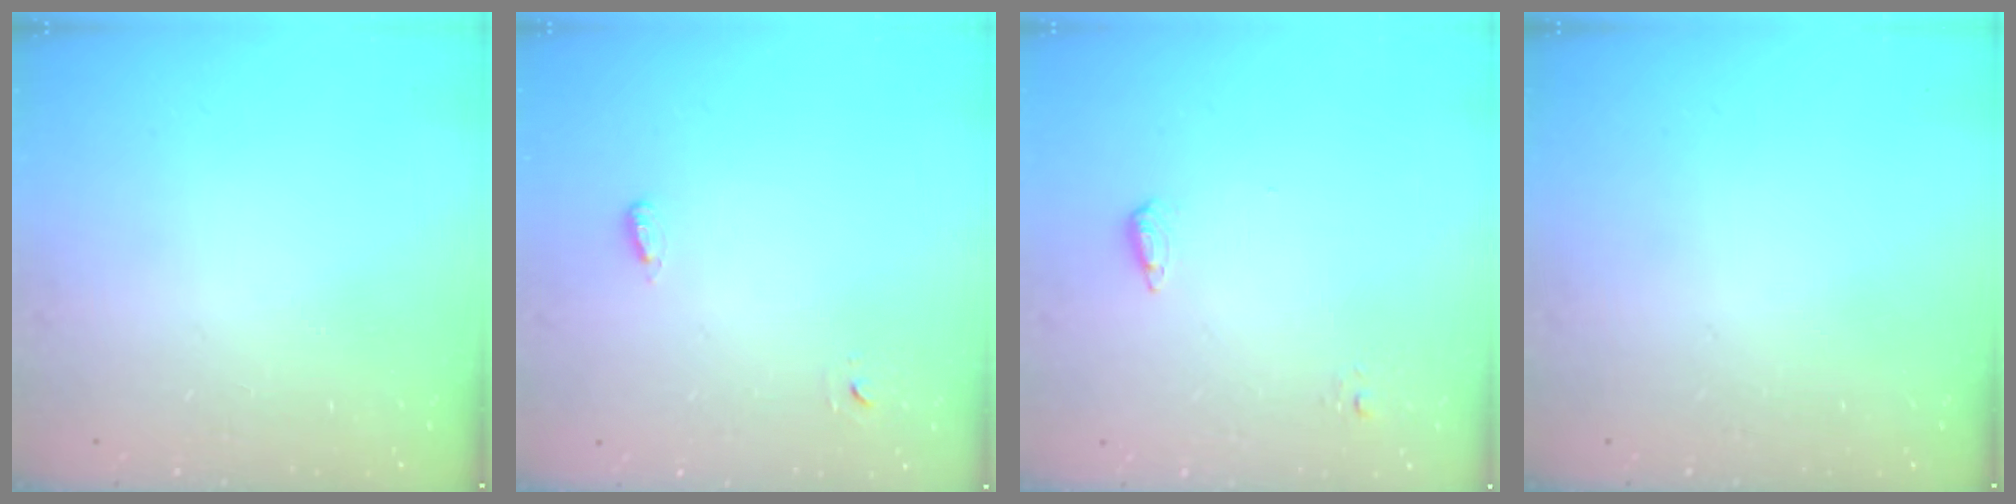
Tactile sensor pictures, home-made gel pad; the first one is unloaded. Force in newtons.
{"total": 3.2, "press": 2.9, "slide": 1.4}
{"total": 5.2, "press": 5.1, "slide": 1.0}
{"total": 0.0}